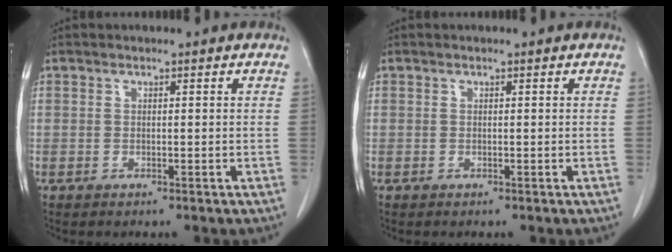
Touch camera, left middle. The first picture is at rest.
{"total": 0.0}